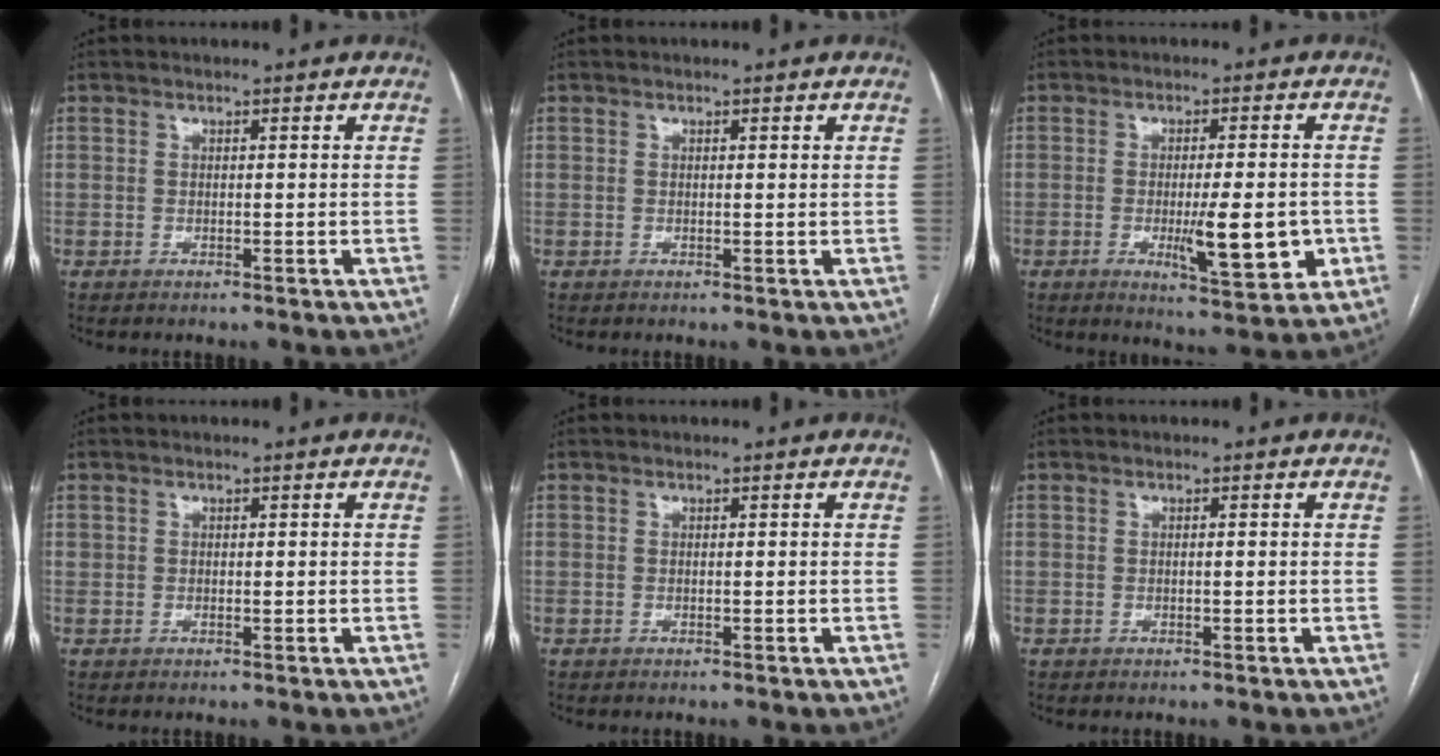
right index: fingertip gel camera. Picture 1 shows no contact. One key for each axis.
{"total": 0.5, "fx": 0.4, "fy": 0.1, "fz": 0.3, "tx": -0.005, "ty": -0.001, "tz": 0.005}
{"total": 9.3, "fx": -2.1, "fy": 1.8, "fz": 8.9, "tx": -0.135, "ty": -0.015, "tz": -0.025}
{"total": 0.5, "fx": 0.1, "fy": 0.3, "fz": 0.3, "tx": -0.007, "ty": 0.002, "tz": 0.003}
{"total": 0.0}
{"total": 0.0}